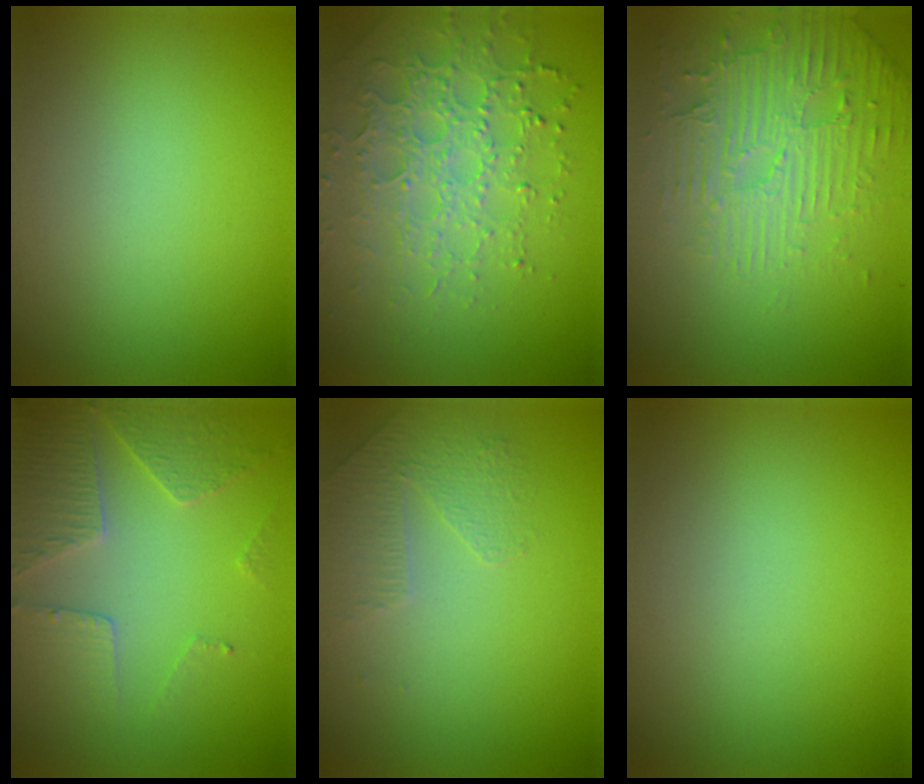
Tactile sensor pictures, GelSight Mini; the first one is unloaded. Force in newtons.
{"total": 4.9, "press": 4.3, "slide": 2.4}
{"total": 5.9, "press": 3.7, "slide": 4.6}
{"total": 3.9, "press": 3.0, "slide": 2.4}
{"total": 1.6, "press": 1.2, "slide": 1.1}
{"total": 0.0}